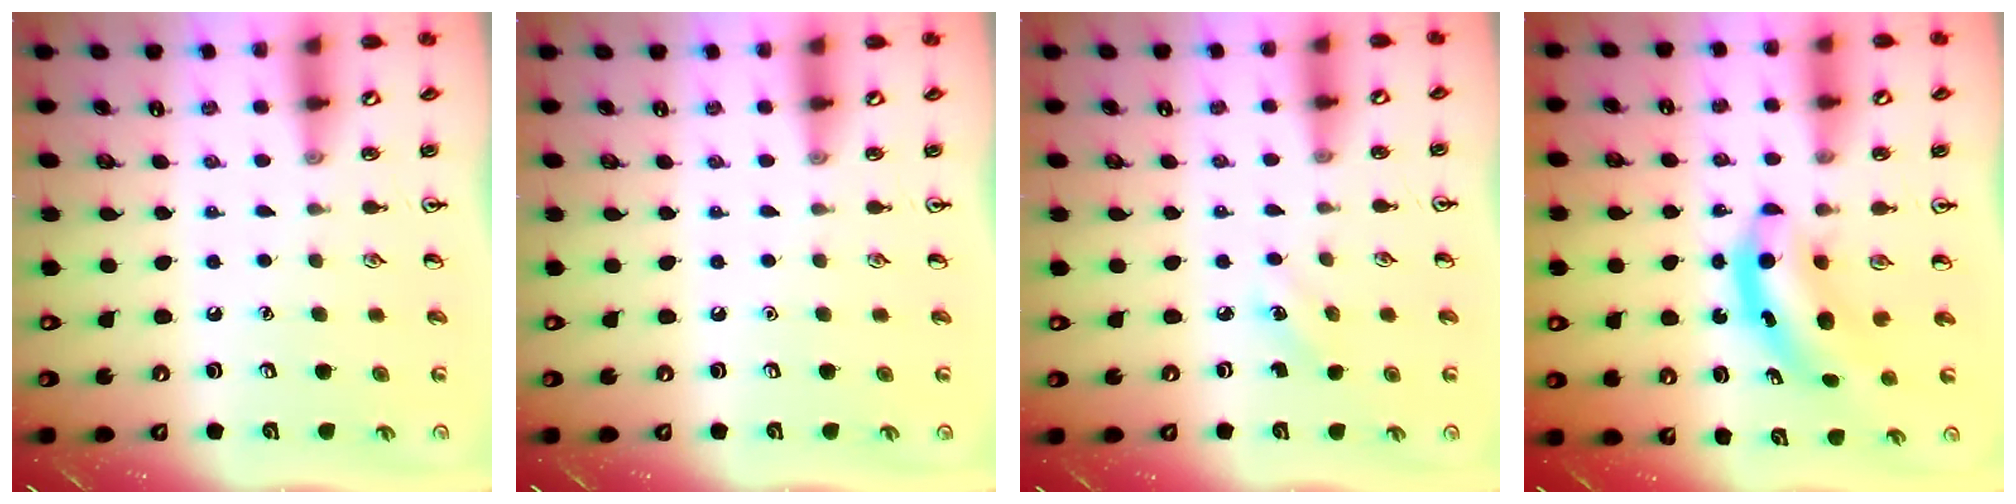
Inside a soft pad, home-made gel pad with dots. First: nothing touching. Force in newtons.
{"total": 0.0}
{"total": 2.3, "press": 2.2, "slide": 0.8}
{"total": 5.2, "press": 5.1, "slide": 0.8}